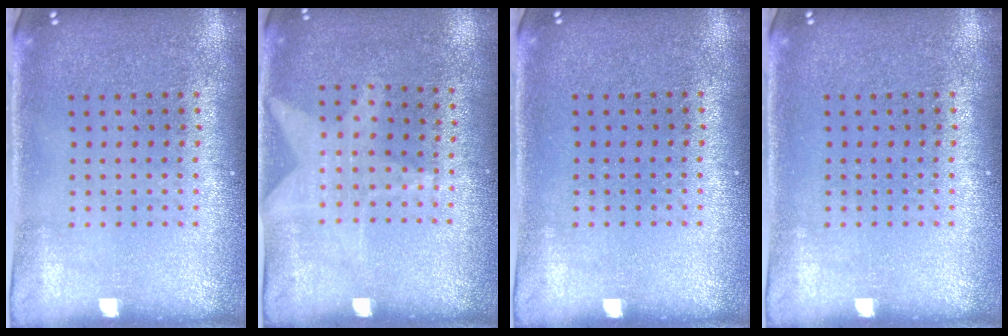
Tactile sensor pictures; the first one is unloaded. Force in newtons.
{"total": 1.1, "press": 1.0, "slide": 0.5}
{"total": 0.0}
{"total": 0.0}